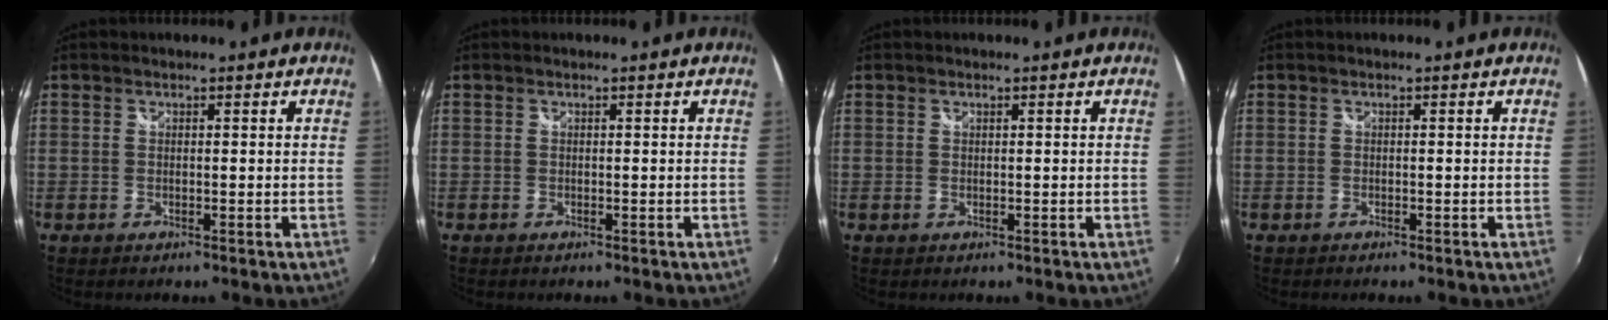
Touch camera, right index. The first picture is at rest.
{"total": 0.0}
{"total": 0.0}
{"total": 0.6, "force": [-0.6, 0.2, 0.2], "torque": [-0.004, -0.004, -0.010]}